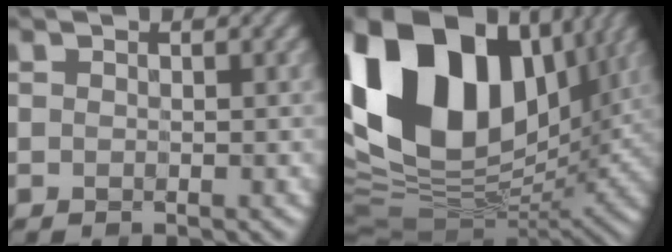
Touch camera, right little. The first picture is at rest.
{"total": 19.2, "force": [5.7, 12.6, 13.3], "torque": [-0.290, 0.030, 0.098]}